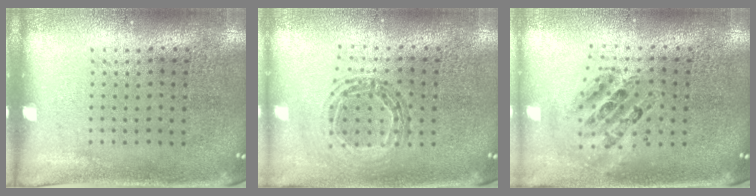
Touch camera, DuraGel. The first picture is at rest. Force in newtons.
{"total": 0.8, "press": 0.8, "slide": 0.1}
{"total": 0.9, "press": 0.9, "slide": 0.1}